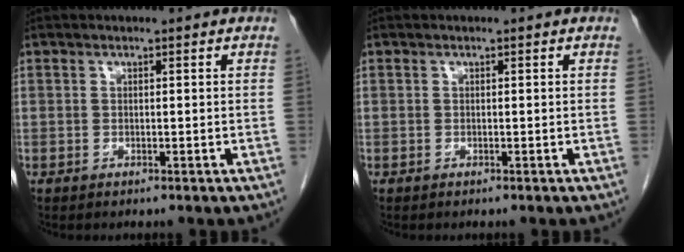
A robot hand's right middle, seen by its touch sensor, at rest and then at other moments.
{"total": 0.0}